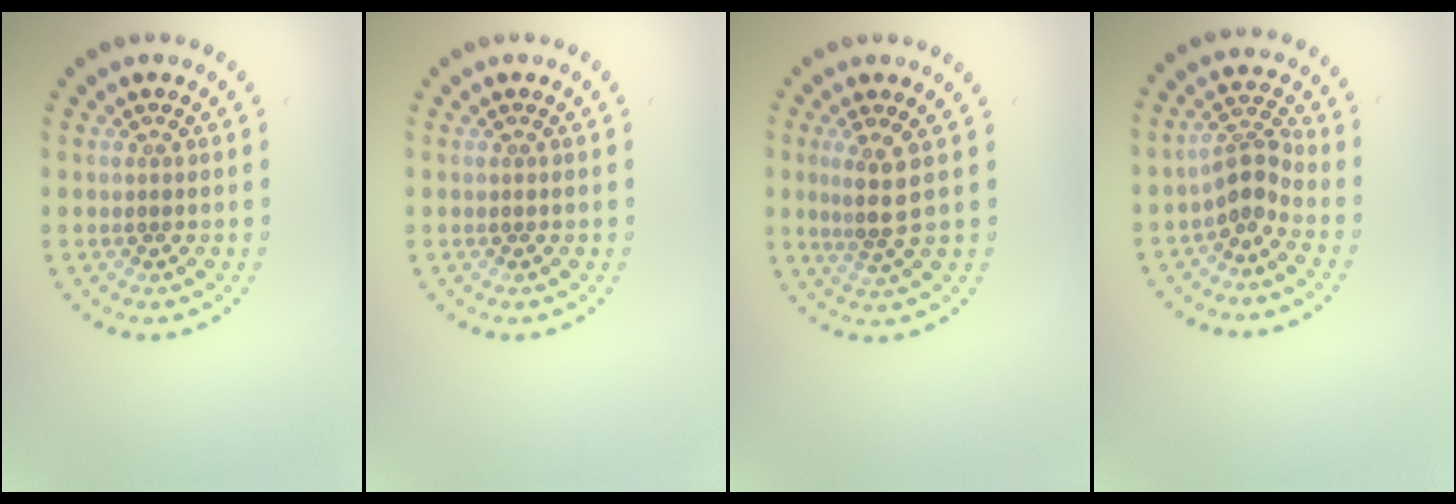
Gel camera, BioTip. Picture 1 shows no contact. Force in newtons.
{"total": 0.0}
{"total": 2.8, "press": 2.1, "slide": 1.9}
{"total": 2.6, "press": 1.8, "slide": 1.8}